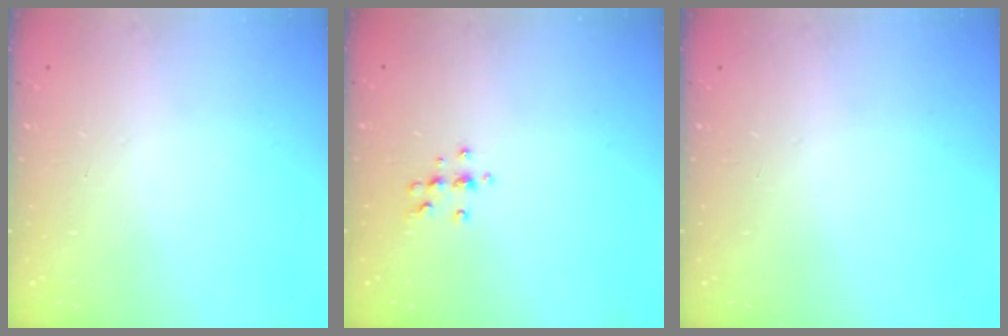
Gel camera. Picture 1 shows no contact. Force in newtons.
{"total": 7.5, "press": 7.4, "slide": 1.3}
{"total": 0.0}